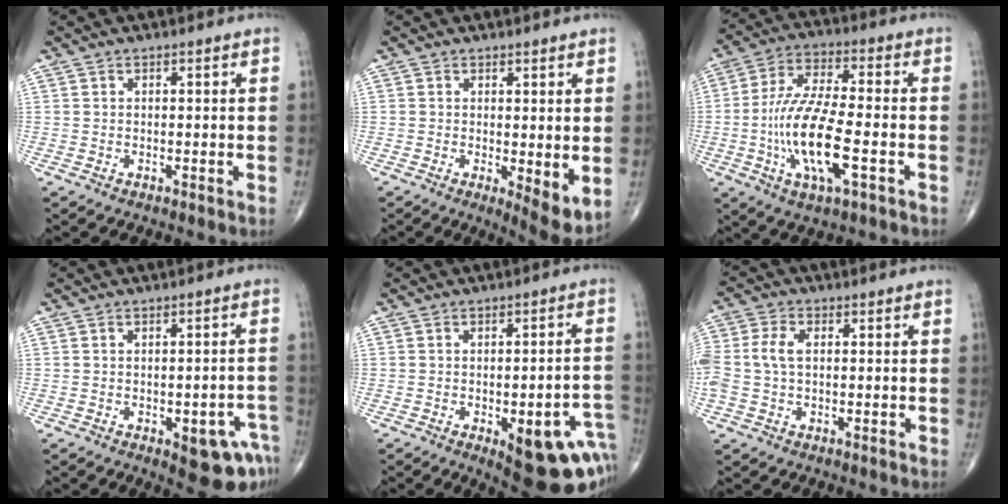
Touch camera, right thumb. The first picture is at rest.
{"total": 6.3, "force": [-0.1, 2.0, 6.0], "torque": [-0.084, -0.020, 0.001]}
{"total": 15.9, "force": [-4.0, 5.2, 14.5], "torque": [-0.294, 0.017, -0.073]}
{"total": 9.1, "force": [-4.2, 3.6, 7.3], "torque": [-0.063, 0.019, -0.044]}
{"total": 17.4, "force": [-6.7, 6.8, 14.5], "torque": [-0.114, 0.026, -0.065]}
{"total": 6.3, "force": [0.3, 4.1, 4.8], "torque": [-0.123, 0.018, 0.004]}